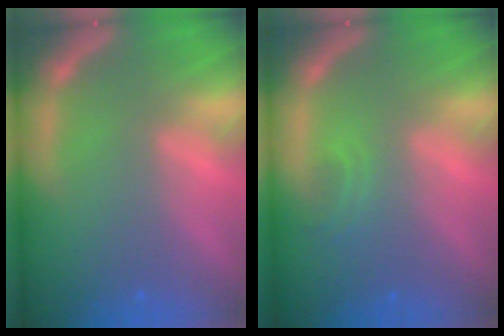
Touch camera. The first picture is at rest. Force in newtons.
{"total": 1.4}